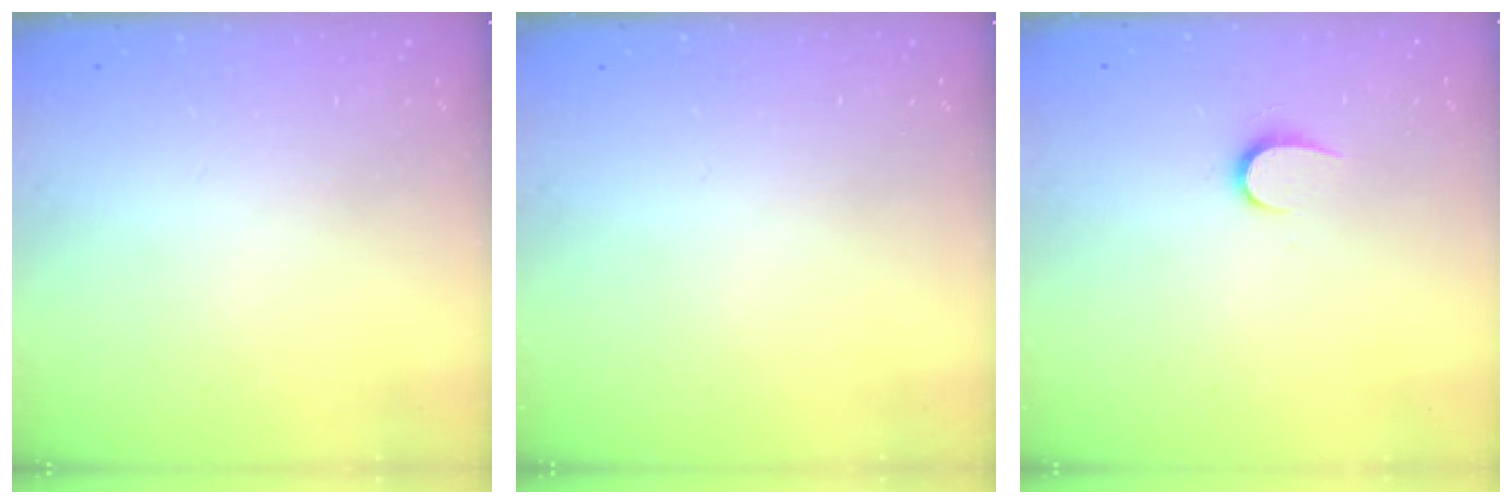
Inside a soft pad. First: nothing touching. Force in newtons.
{"total": 0.0}
{"total": 5.6, "press": 5.5, "slide": 0.6}